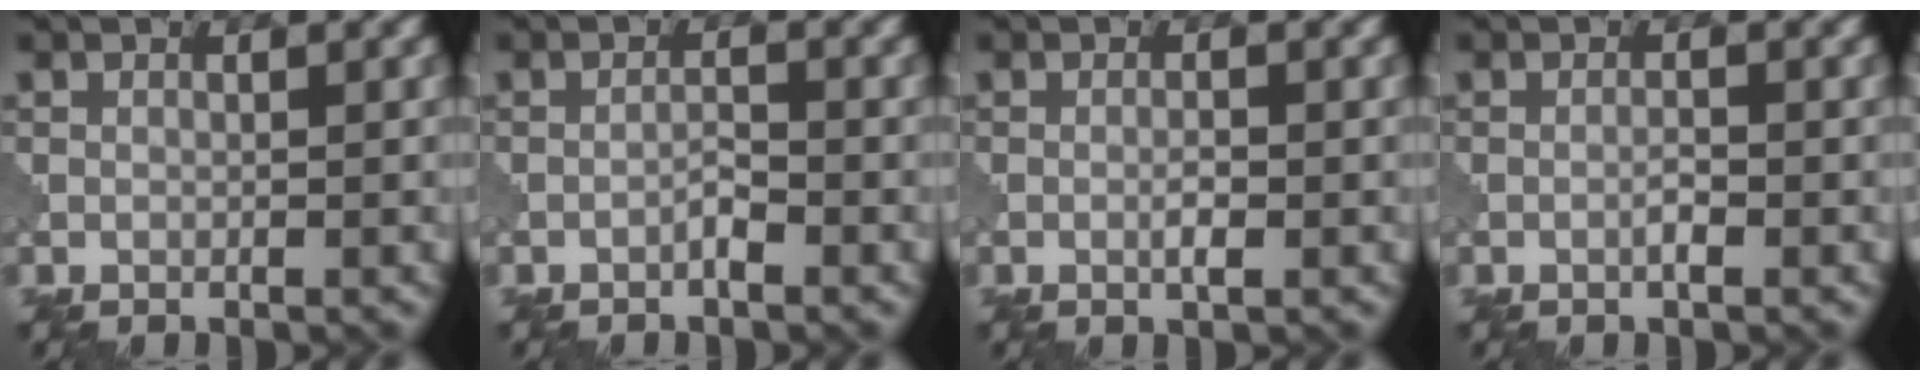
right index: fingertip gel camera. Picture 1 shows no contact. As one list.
[{"total": 1.1, "force": [-0.7, 0.1, 0.8], "torque": [-0.014, 0.005, -0.015]}, {"total": 1.3, "force": [-0.4, 0.2, 1.2], "torque": [-0.024, 0.001, -0.008]}, {"total": 0.9, "force": [-0.4, 0.1, 0.8], "torque": [-0.016, 0.002, -0.009]}]